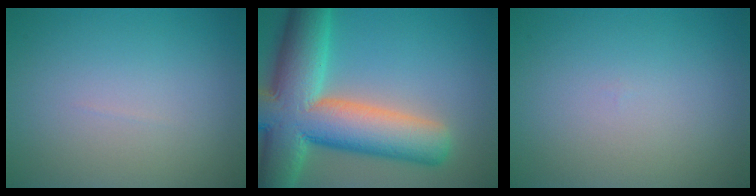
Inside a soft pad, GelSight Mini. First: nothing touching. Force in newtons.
{"total": 14.1, "press": 14.1, "slide": 0.9}
{"total": 0.0}